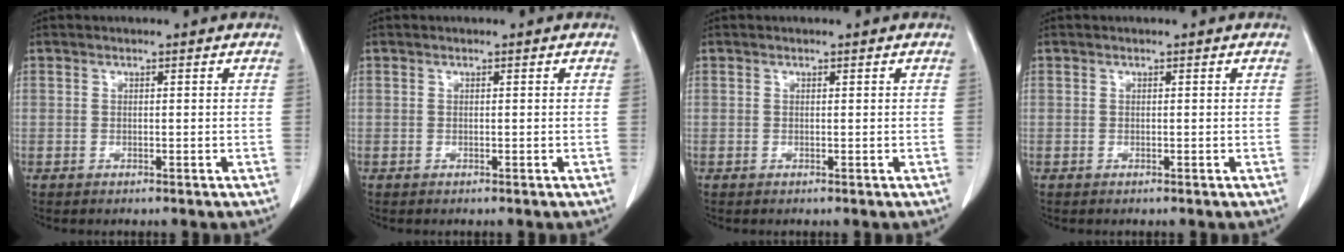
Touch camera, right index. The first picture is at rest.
{"total": 0.0}
{"total": 0.0}
{"total": 0.0}